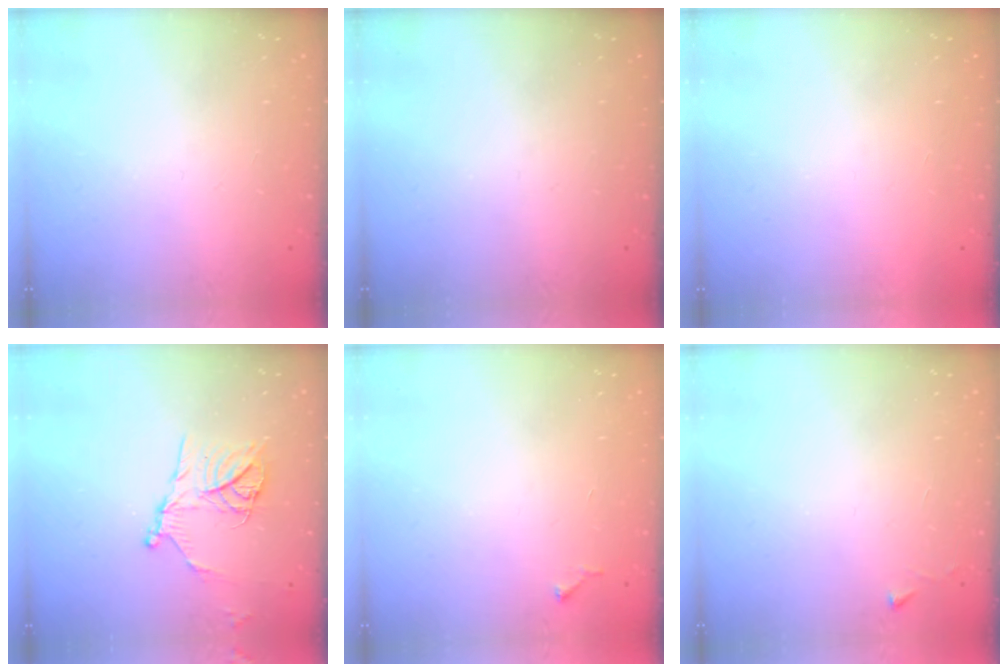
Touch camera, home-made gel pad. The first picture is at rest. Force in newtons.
{"total": 0.0}
{"total": 1.6, "press": 1.6, "slide": 0.1}
{"total": 13.6, "press": 13.5, "slide": 1.3}
{"total": 4.2, "press": 4.1, "slide": 0.4}
{"total": 2.3, "press": 2.3, "slide": 0.4}